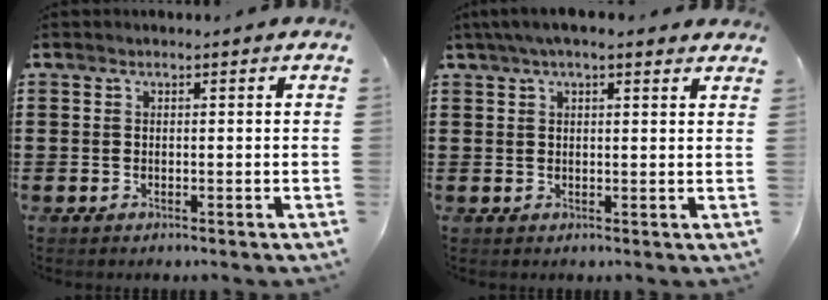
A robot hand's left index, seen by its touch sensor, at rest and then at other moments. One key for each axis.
{"total": 3.6, "fx": 2.5, "fy": 0.7, "fz": 2.5, "tx": -0.053, "ty": 0.006, "tz": 0.046}